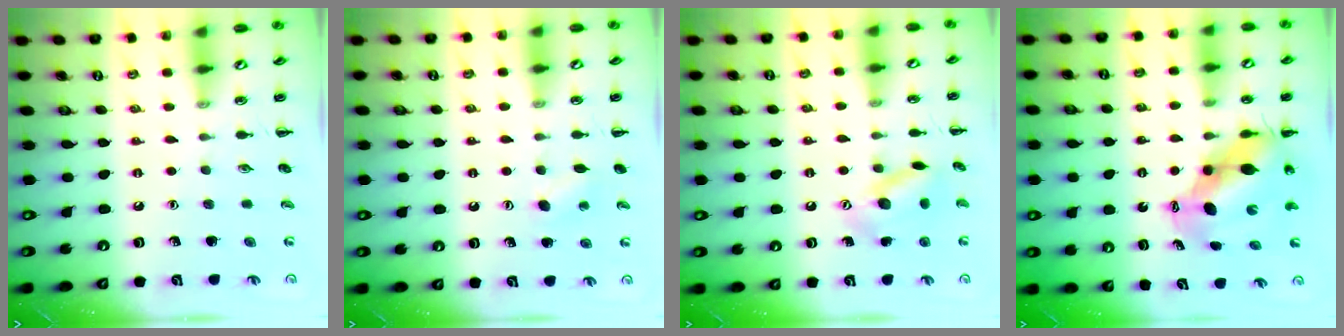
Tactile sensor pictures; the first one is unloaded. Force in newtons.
{"total": 4.6, "press": 4.5, "slide": 1.2}
{"total": 11.4, "press": 11.4, "slide": 0.4}
{"total": 9.8, "press": 9.5, "slide": 2.5}